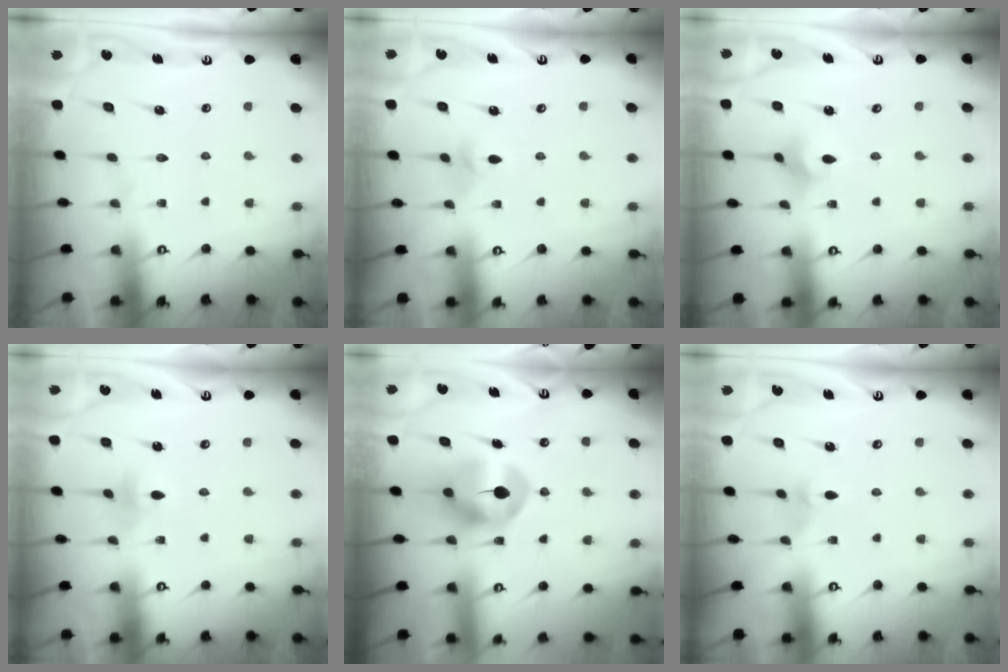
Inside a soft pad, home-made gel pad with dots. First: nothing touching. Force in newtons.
{"total": 3.3, "press": 3.1, "slide": 0.9}
{"total": 3.6, "press": 3.5, "slide": 0.6}
{"total": 3.4, "press": 3.2, "slide": 1.1}
{"total": 9.1, "press": 9.0, "slide": 1.0}
{"total": 2.5, "press": 2.5, "slide": 0.6}